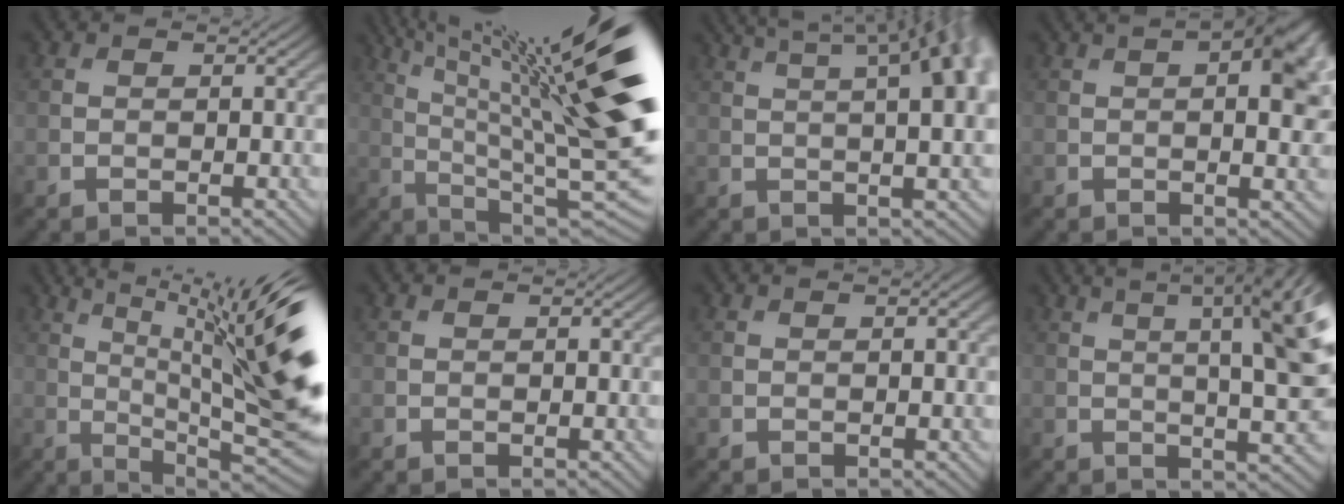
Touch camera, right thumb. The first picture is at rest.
{"total": 21.1, "force": [6.8, 5.0, 19.4], "torque": [-0.257, 0.030, 0.103]}
{"total": 12.1, "force": [4.9, 3.4, 10.5], "torque": [-0.138, 0.043, 0.064]}
{"total": 9.0, "force": [2.4, 3.7, 7.9], "torque": [-0.095, 0.017, 0.024]}
{"total": 16.8, "force": [4.1, 4.1, 15.8], "torque": [-0.204, 0.020, 0.072]}
{"total": 0.0}
{"total": 0.9, "force": [0.3, 0.2, 0.8], "torque": [-0.010, 0.004, 0.003]}
{"total": 10.9, "force": [3.3, 2.4, 10.1], "torque": [-0.128, 0.023, 0.045]}